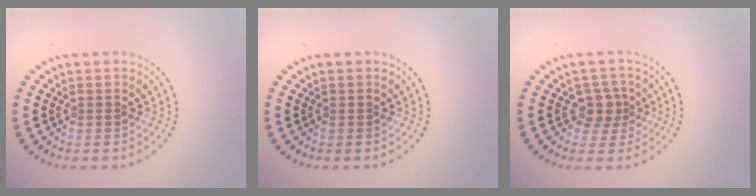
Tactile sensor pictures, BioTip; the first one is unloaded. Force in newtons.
{"total": 0.0}
{"total": 2.2, "press": 1.8, "slide": 1.3}